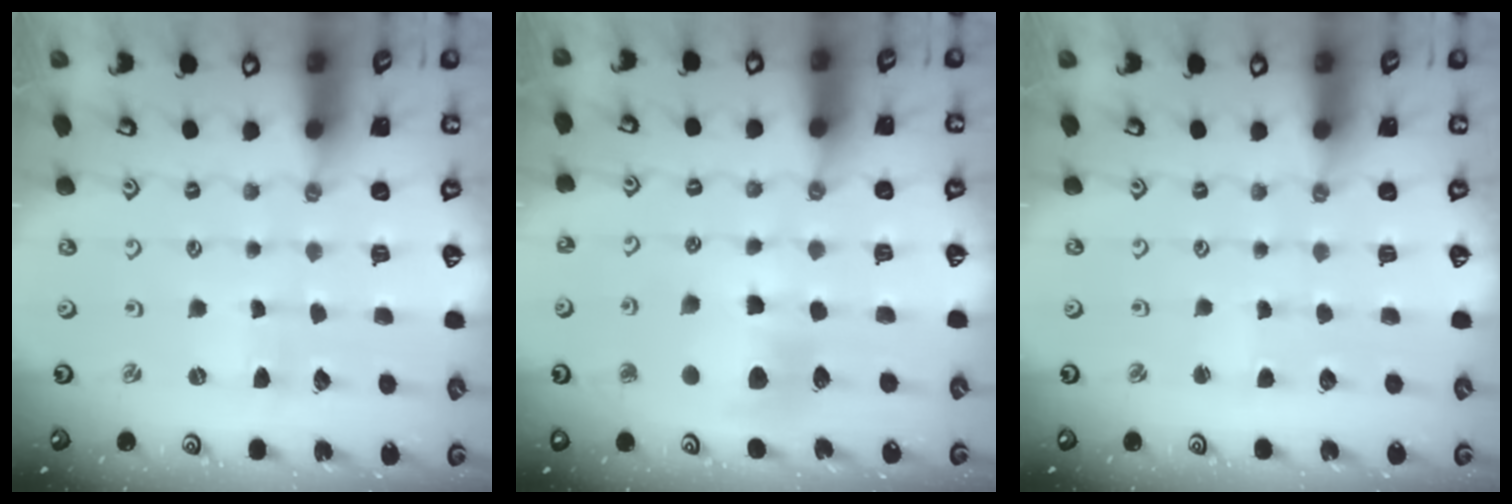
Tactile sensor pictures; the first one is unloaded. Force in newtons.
{"total": 9.2, "press": 9.2, "slide": 1.1}
{"total": 1.5, "press": 1.5, "slide": 0.3}